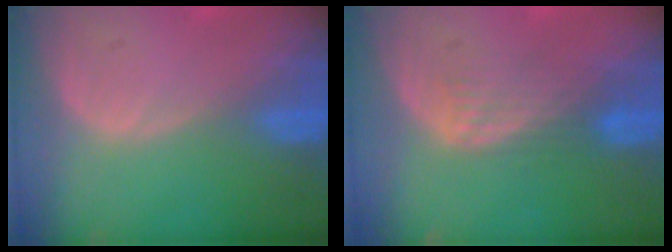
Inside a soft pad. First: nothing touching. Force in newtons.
{"total": 4.3, "press": 3.6, "slide": 2.4}